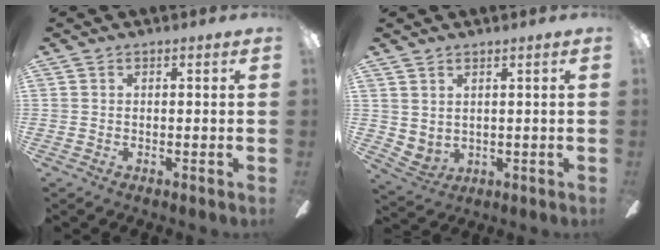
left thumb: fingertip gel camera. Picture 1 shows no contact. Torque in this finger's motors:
{"motor_torque": [0.01, 0.03, 0.23, -0.37, 0.03]}